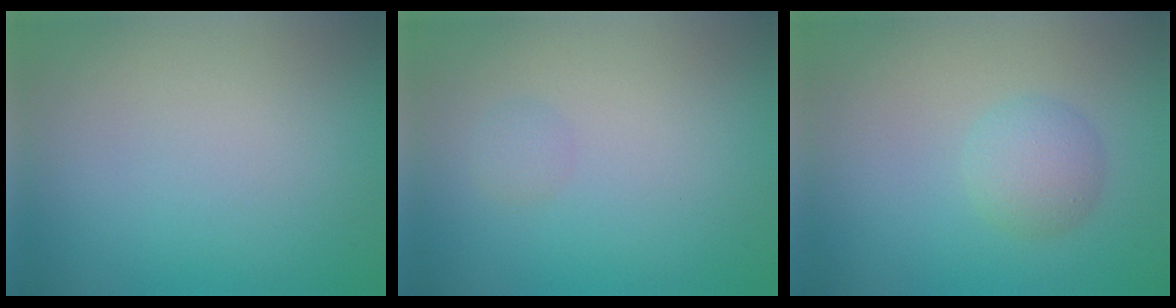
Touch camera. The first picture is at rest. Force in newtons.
{"total": 1.0, "press": 1.0, "slide": 0.1}
{"total": 2.6, "press": 2.6, "slide": 0.1}